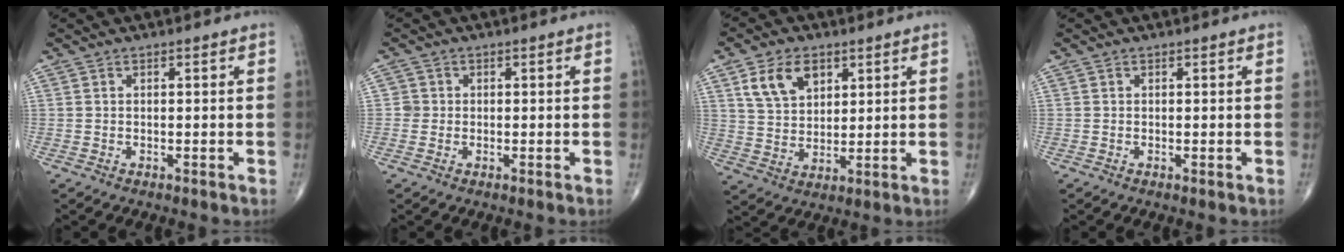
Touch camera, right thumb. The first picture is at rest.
{"total": 1.5, "force": [-0.1, 1.5, 0.1], "torque": [0.010, 0.006, -0.005]}
{"total": 9.2, "force": [4.3, 6.0, 5.4], "torque": [-0.079, -0.015, 0.085]}
{"total": 0.0}